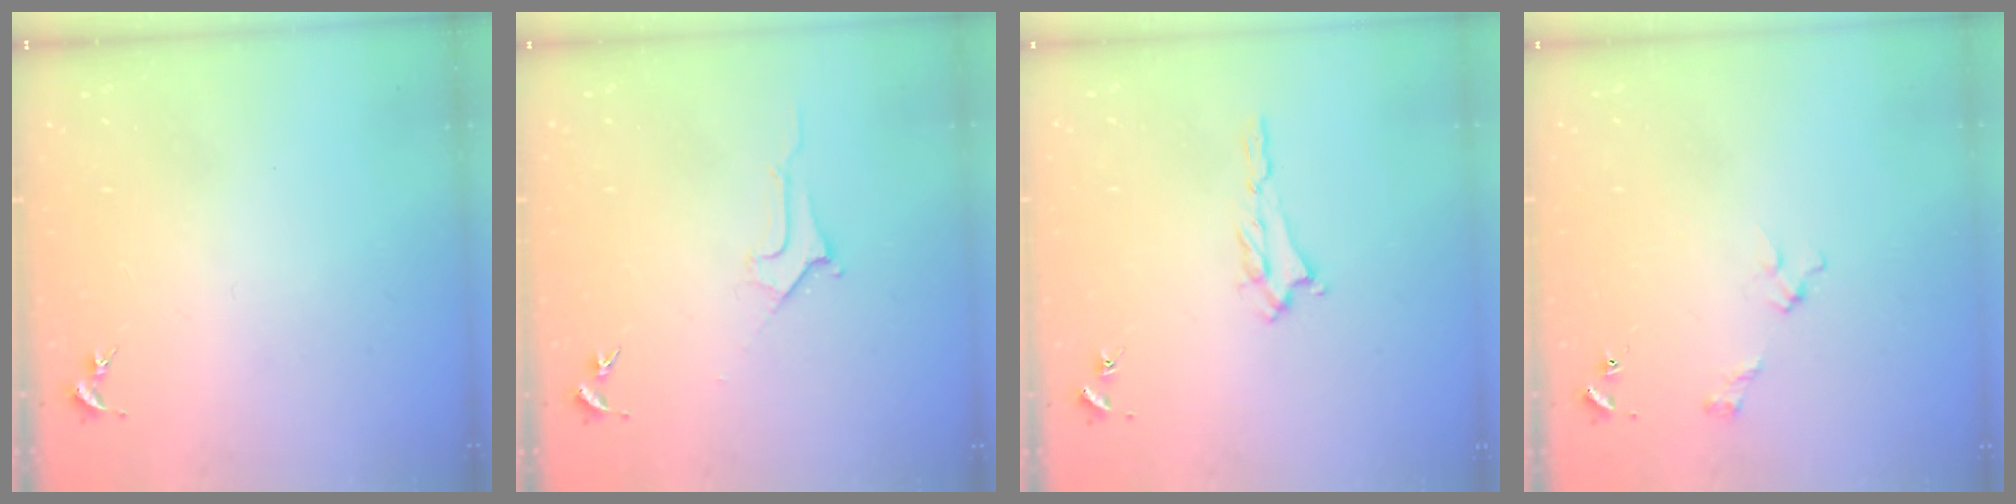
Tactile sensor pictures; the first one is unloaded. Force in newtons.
{"total": 2.8, "press": 2.8, "slide": 0.4}
{"total": 1.2, "press": 1.1, "slide": 0.5}
{"total": 2.7, "press": 2.6, "slide": 0.3}